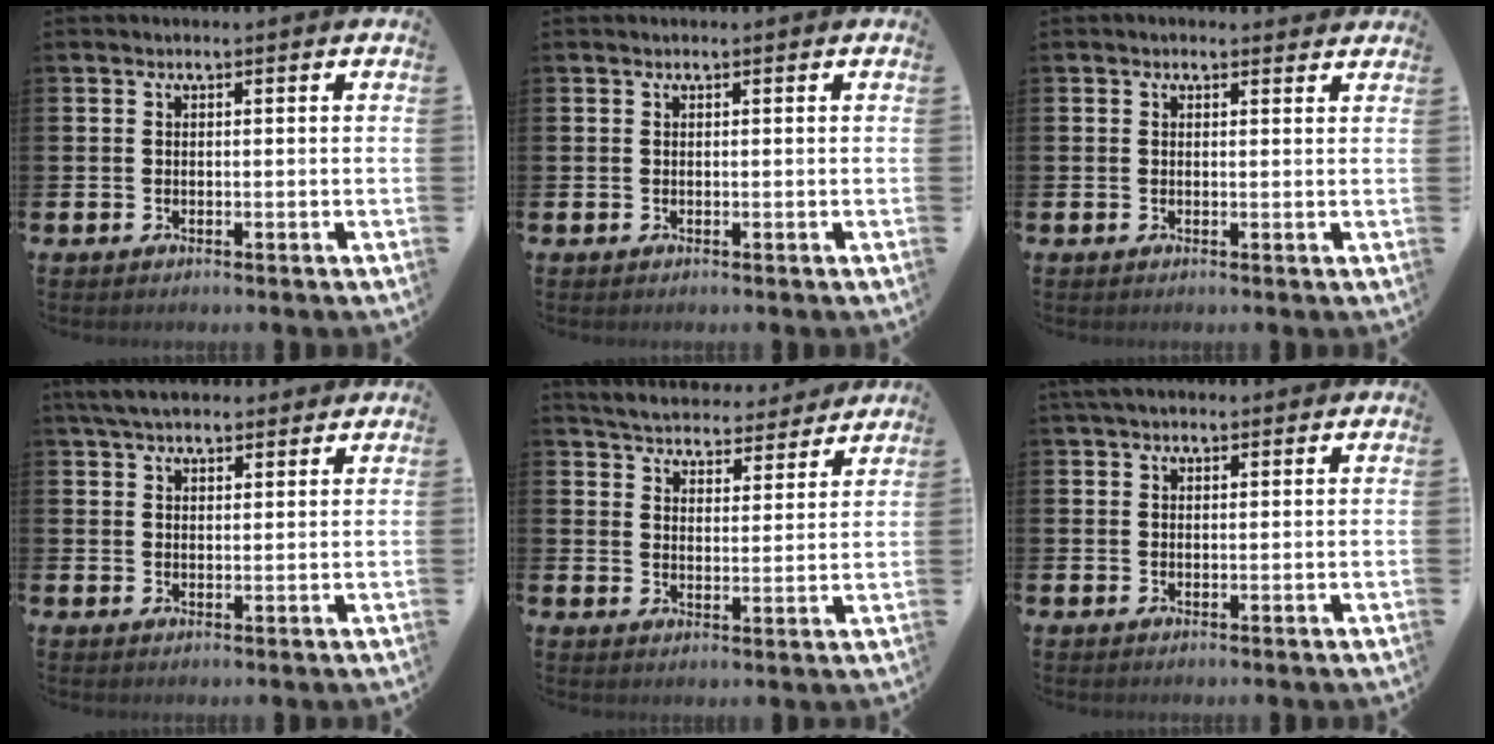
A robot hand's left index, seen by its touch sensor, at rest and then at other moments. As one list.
[{"total": 0.0}, {"total": 0.8, "force": [0.8, 0.3, 0.1], "torque": [0.005, 0.001, 0.012]}, {"total": 5.1, "force": [4.6, 1.6, 1.6], "torque": [-0.040, -0.010, 0.085]}, {"total": 5.1, "force": [5.1, 0.9, 0.2], "torque": [-0.028, -0.040, 0.086]}, {"total": 2.6, "force": [2.2, 1.0, 1.0], "torque": [-0.014, 0.000, 0.038]}]